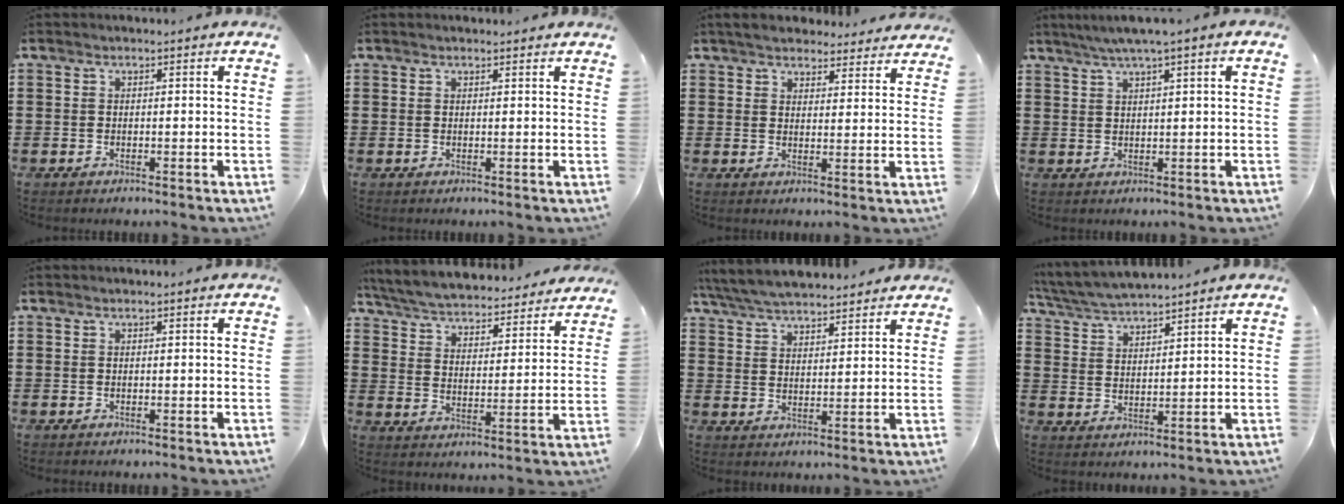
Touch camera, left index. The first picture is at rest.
{"total": 0.5, "force": [0.5, 0.1, 0.1], "torque": [-0.003, 0.000, 0.011]}
{"total": 4.4, "force": [4.3, 0.7, 0.7], "torque": [-0.029, -0.013, 0.078]}
{"total": 2.6, "force": [1.7, -0.3, 2.0], "torque": [-0.040, 0.001, 0.030]}
{"total": 0.0}
{"total": 5.1, "force": [5.1, -0.2, 0.6], "torque": [-0.041, -0.043, 0.083]}
{"total": 6.0, "force": [5.7, 0.8, 1.4], "torque": [-0.051, -0.021, 0.104]}
{"total": 4.8, "force": [4.7, 0.0, 1.0], "torque": [-0.038, -0.019, 0.085]}